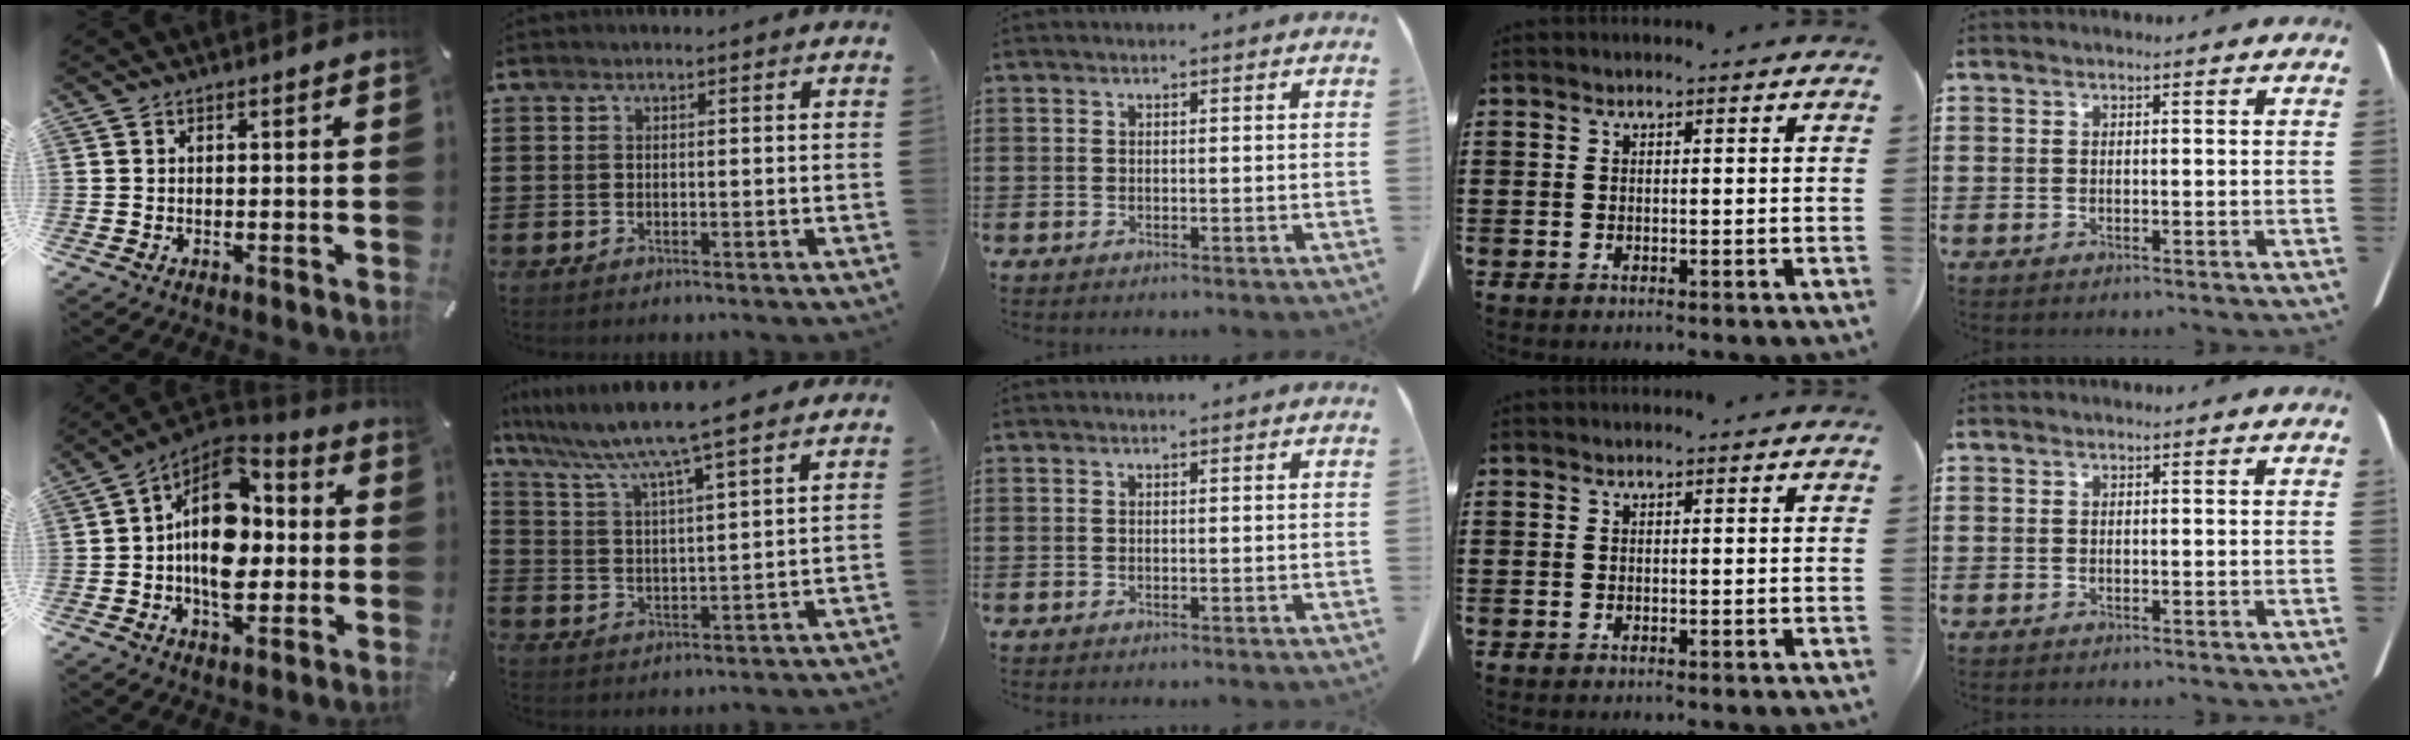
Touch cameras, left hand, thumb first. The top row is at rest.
{"thumb": {"total": 17.4, "force": [-0.1, 11.6, 12.9], "torque": [-0.224, -0.009, -0.005]}, "index": {"total": 7.9, "force": [7.0, -0.8, 3.5], "torque": [-0.098, -0.045, 0.113]}}